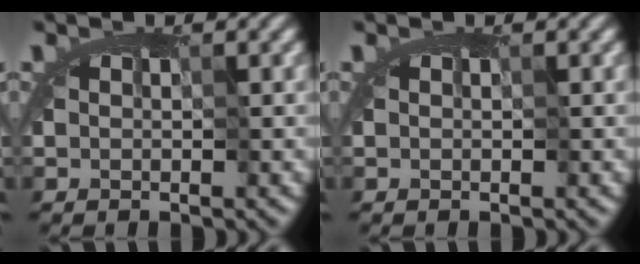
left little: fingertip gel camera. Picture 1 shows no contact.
{"total": 0.0}